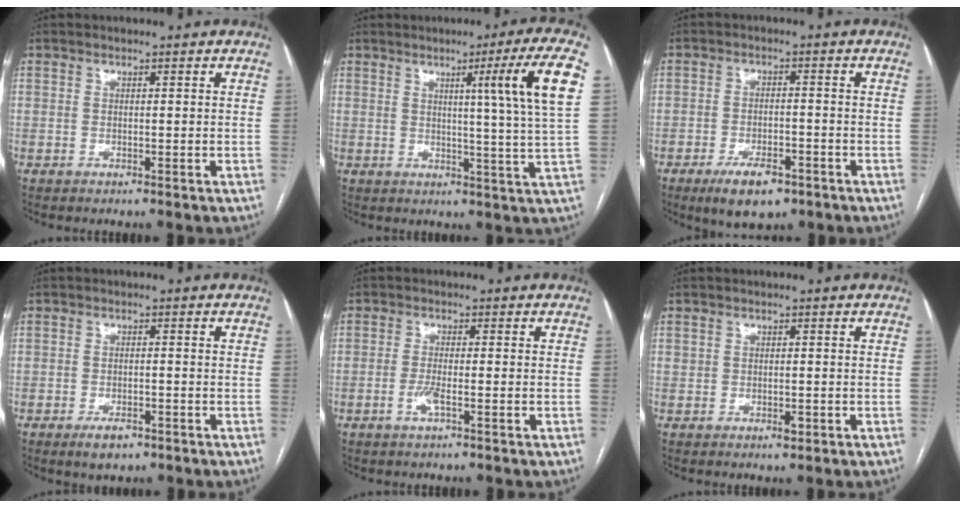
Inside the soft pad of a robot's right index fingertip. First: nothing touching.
{"total": 11.2, "force": [3.9, -3.0, 10.0], "torque": [-0.134, -0.012, 0.056]}
{"total": 6.9, "force": [-4.4, 2.7, 4.6], "torque": [-0.080, -0.005, -0.066]}
{"total": 3.1, "force": [-2.0, 1.4, 2.0], "torque": [-0.036, -0.002, -0.026]}
{"total": 2.6, "force": [-1.0, 0.3, 2.4], "torque": [-0.051, -0.003, -0.022]}
{"total": 1.6, "force": [-0.3, 1.1, 1.1], "torque": [-0.018, 0.003, -0.001]}